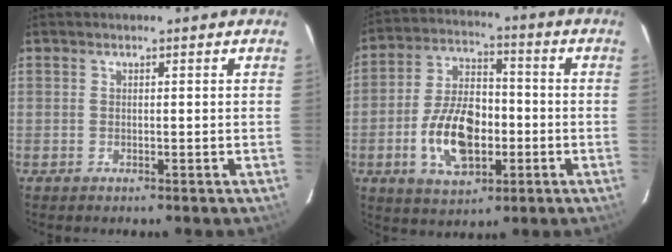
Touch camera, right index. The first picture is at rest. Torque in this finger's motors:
{"motor_torque": [0.27, -0.18, 0.24, 0.04]}